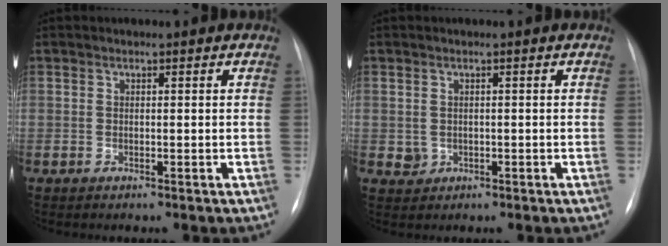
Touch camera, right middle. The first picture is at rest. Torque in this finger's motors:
{"motor_torque": [0.07, -0.13, 0.00, 0.00]}